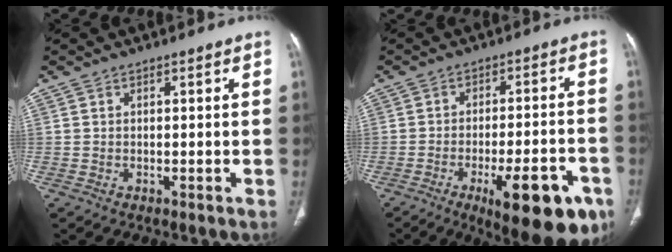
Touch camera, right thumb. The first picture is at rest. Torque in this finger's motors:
{"motor_torque": [2.46, 2.55, 0.00, -0.05, 0.32]}